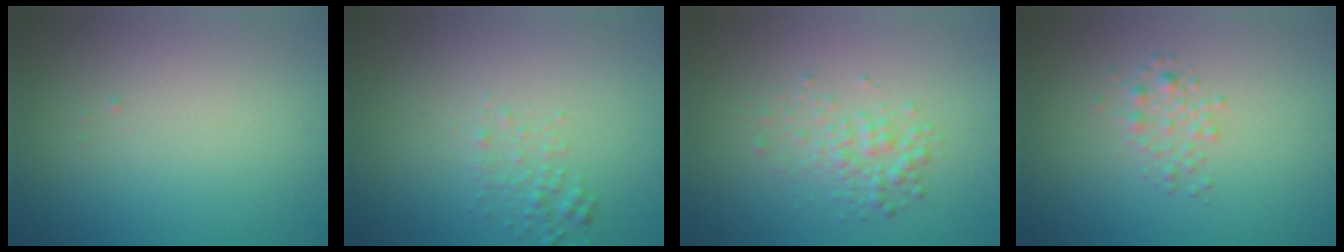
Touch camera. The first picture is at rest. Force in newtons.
{"total": 1.6, "press": 1.5, "slide": 0.2}
{"total": 2.3, "press": 2.3, "slide": 0.1}
{"total": 1.6, "press": 1.6, "slide": 0.0}